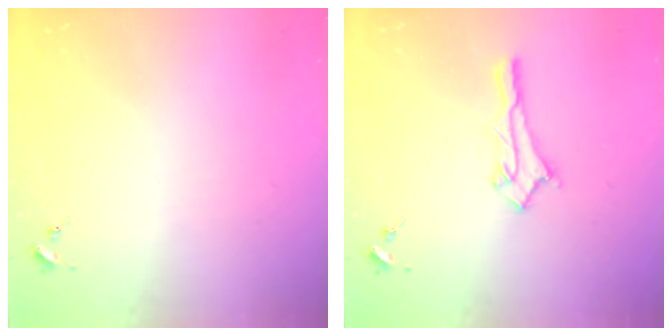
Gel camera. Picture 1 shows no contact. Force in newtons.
{"total": 10.8, "press": 10.7, "slide": 0.8}